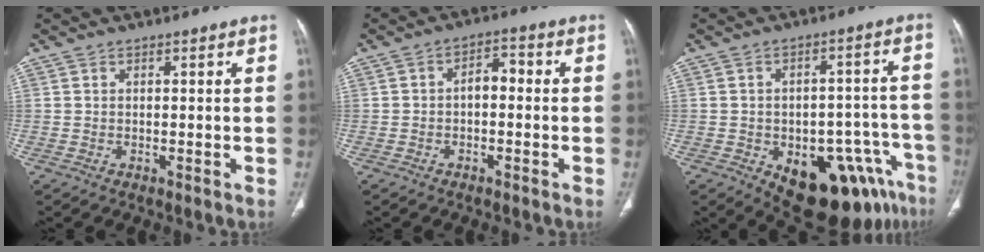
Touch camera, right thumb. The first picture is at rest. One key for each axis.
{"total": 4.1, "fx": -0.6, "fy": 2.5, "fz": 3.2, "tx": -0.038, "ty": 0.023, "tz": -0.017}
{"total": 19.2, "fx": -9.7, "fy": 9.7, "fz": 13.5, "tx": -0.107, "ty": 0.061, "tz": -0.114}